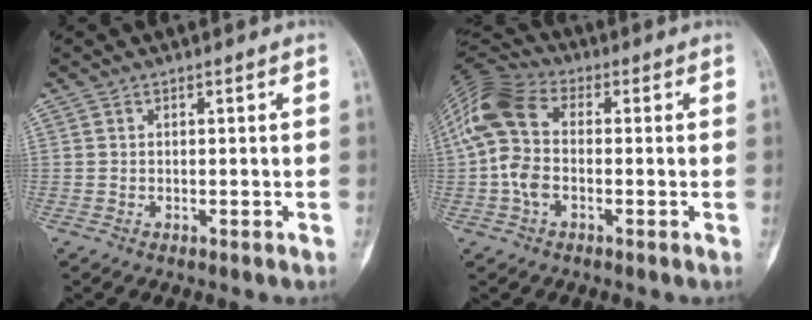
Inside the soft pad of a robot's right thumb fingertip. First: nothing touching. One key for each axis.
{"total": 13.5, "fx": -0.4, "fy": 8.4, "fz": 10.6, "tx": -0.232, "ty": 0.030, "tz": -0.019}